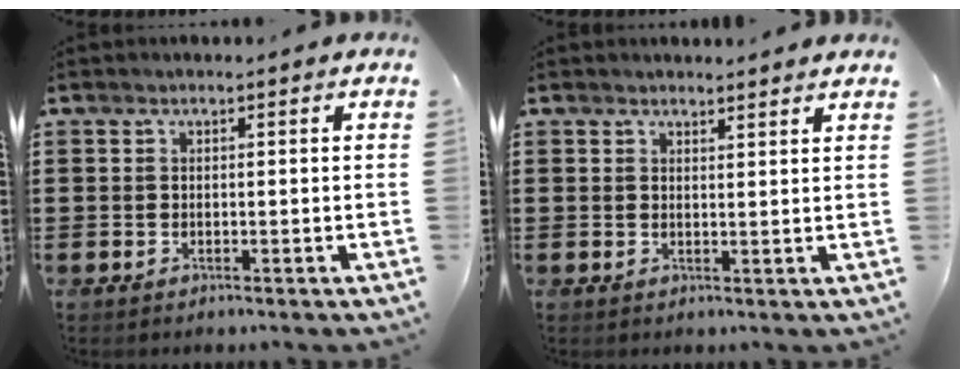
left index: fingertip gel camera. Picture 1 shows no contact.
{"total": 1.7, "force": [1.7, 0.0, 0.2], "torque": [-0.006, 0.001, 0.034]}